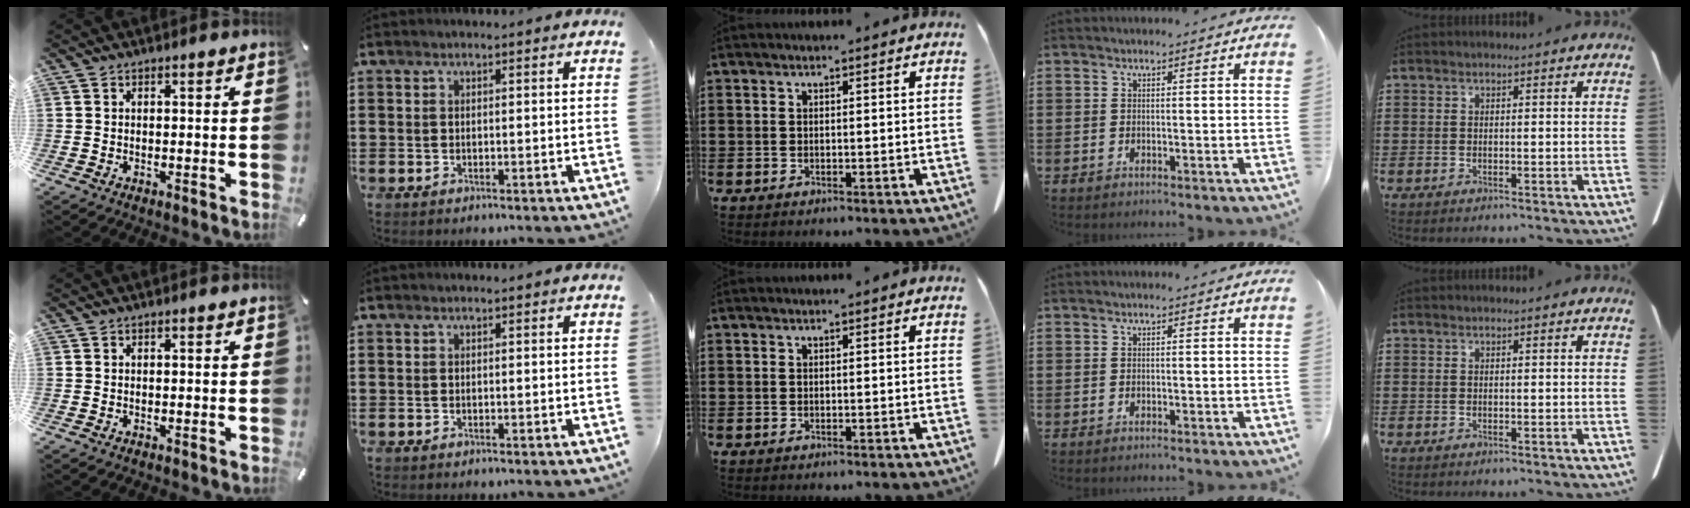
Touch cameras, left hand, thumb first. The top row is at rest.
{}